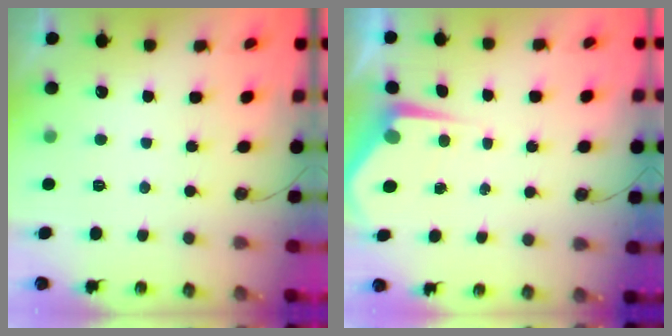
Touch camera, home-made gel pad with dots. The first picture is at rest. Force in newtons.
{"total": 4.7, "press": 4.6, "slide": 0.6}